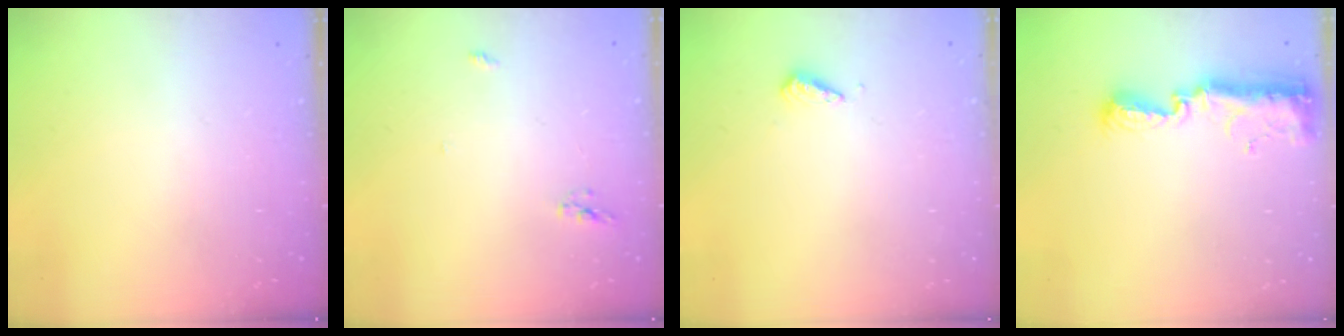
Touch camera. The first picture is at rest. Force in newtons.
{"total": 3.3, "press": 3.3, "slide": 0.2}
{"total": 2.8, "press": 2.8, "slide": 0.7}
{"total": 12.8, "press": 11.4, "slide": 5.9}